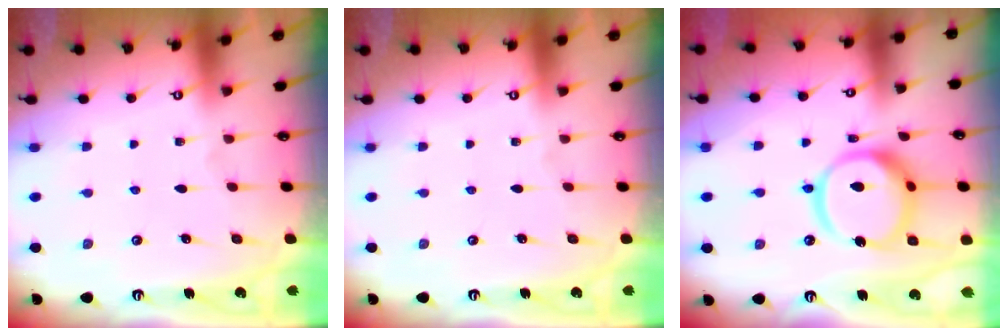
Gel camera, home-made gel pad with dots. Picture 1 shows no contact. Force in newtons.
{"total": 0.0}
{"total": 16.5, "press": 16.4, "slide": 1.8}